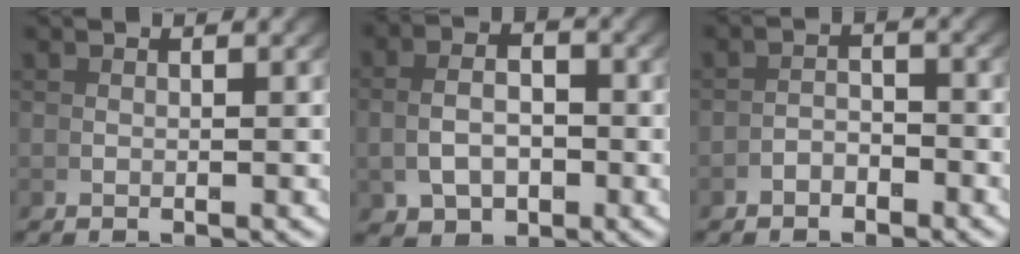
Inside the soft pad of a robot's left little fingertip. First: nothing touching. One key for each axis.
{"total": 4.3, "fx": -0.2, "fy": 2.8, "fz": 3.2, "tx": -0.048, "ty": -0.010, "tz": 0.005}
{"total": 1.9, "fx": -1.8, "fy": 0.4, "fz": 0.2, "tx": 0.012, "ty": -0.001, "tz": -0.035}